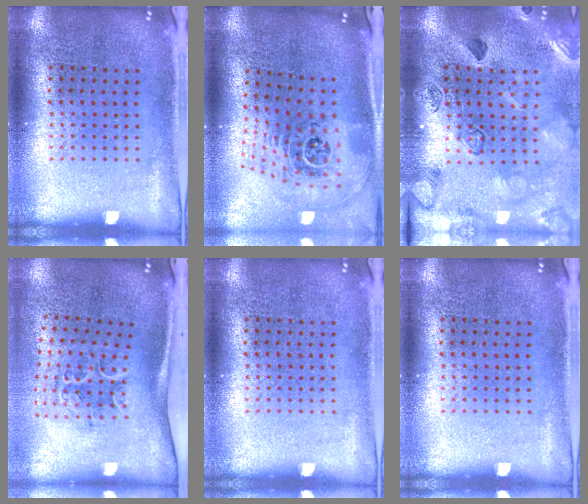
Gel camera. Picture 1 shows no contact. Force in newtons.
{"total": 2.6, "press": 1.8, "slide": 1.9}
{"total": 2.3, "press": 2.3, "slide": 0.2}
{"total": 1.5, "press": 1.3, "slide": 0.8}
{"total": 0.0}
{"total": 0.0}